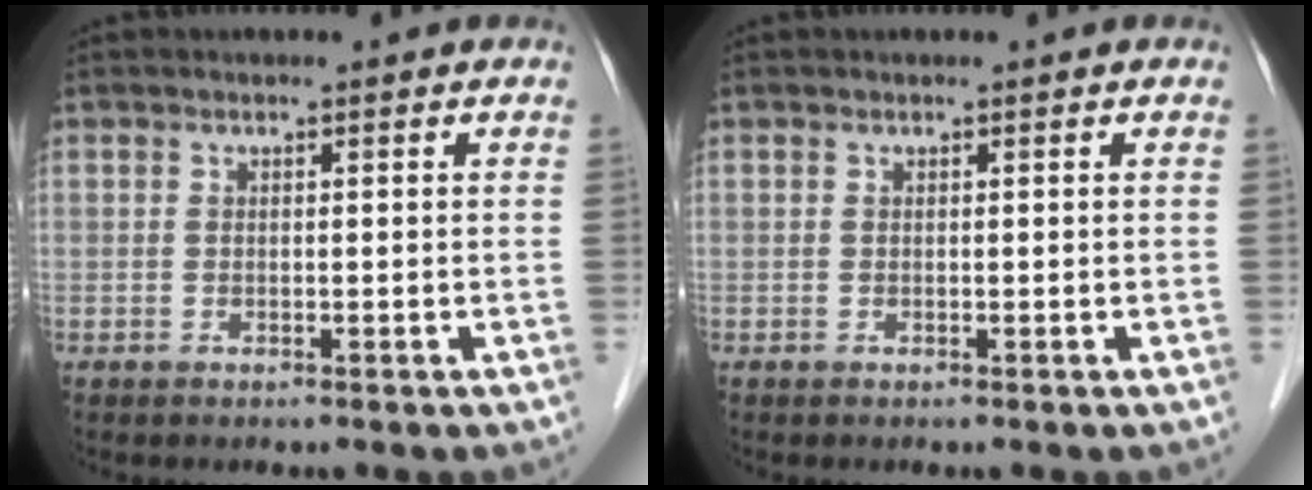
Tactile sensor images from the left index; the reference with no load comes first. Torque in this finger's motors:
{"motor_torque": [0.00, 0.00, 0.00, 0.00]}